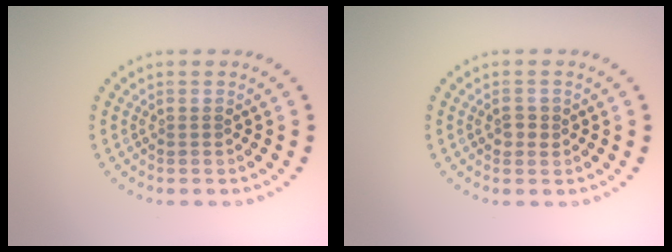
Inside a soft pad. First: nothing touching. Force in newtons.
{"total": 1.2, "press": 1.2, "slide": 0.2}